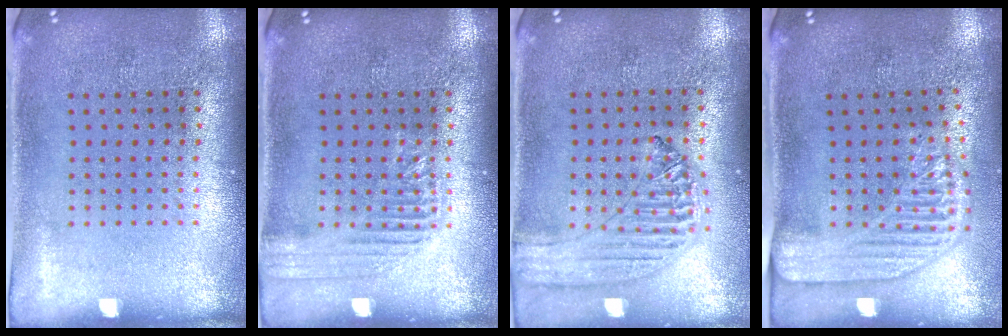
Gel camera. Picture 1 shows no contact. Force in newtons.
{"total": 1.7, "press": 1.6, "slide": 0.2}
{"total": 1.2, "press": 1.2, "slide": 0.1}
{"total": 2.2, "press": 1.8, "slide": 1.3}